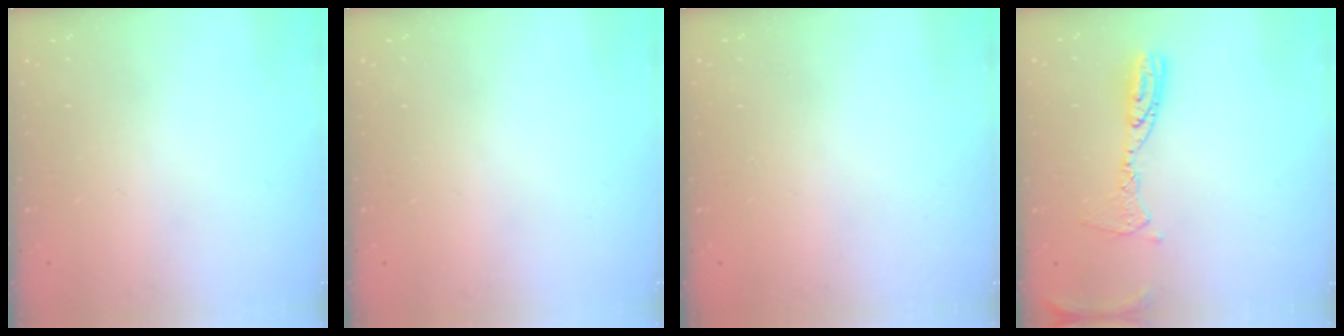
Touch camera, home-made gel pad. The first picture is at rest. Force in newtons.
{"total": 0.0}
{"total": 0.0}
{"total": 10.2, "press": 10.2, "slide": 1.0}